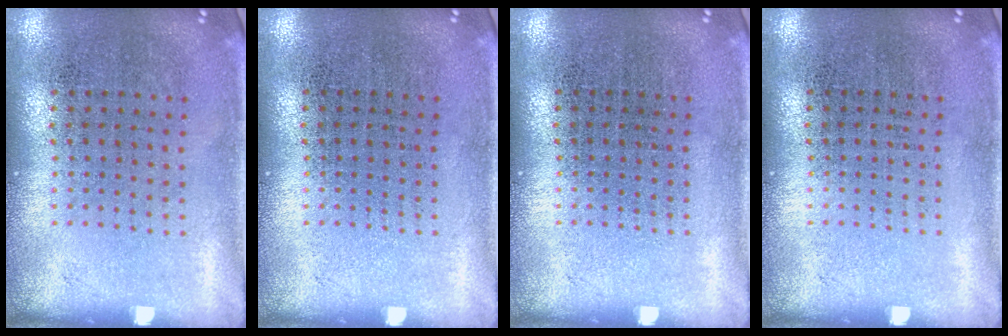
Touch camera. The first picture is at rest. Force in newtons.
{"total": 0.0}
{"total": 0.0}
{"total": 0.0}